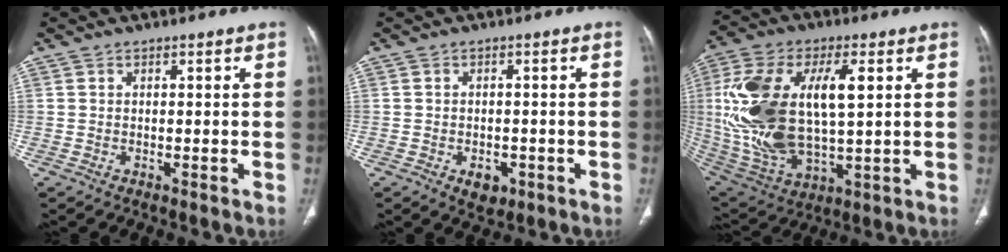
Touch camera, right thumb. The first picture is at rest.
{"total": 3.6, "force": [-1.5, 2.4, 2.1], "torque": [-0.018, 0.004, -0.012]}
{"total": 24.3, "force": [3.5, 11.8, 20.9], "torque": [-0.422, -0.009, 0.069]}